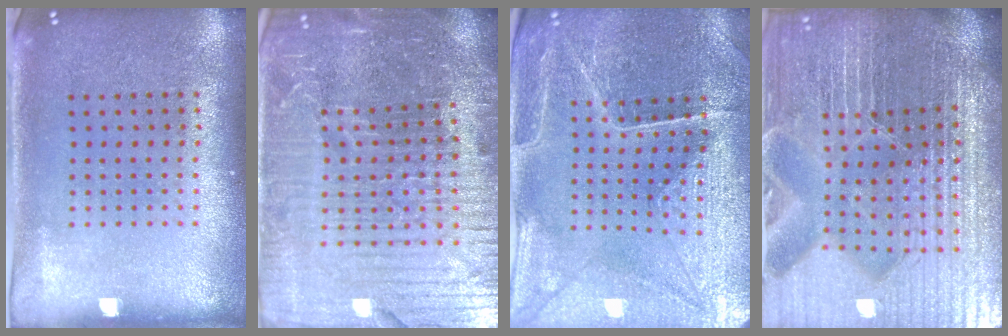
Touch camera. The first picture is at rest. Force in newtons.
{"total": 6.5, "press": 5.7, "slide": 3.2}
{"total": 3.4, "press": 3.4, "slide": 0.4}
{"total": 6.7, "press": 5.9, "slide": 3.2}